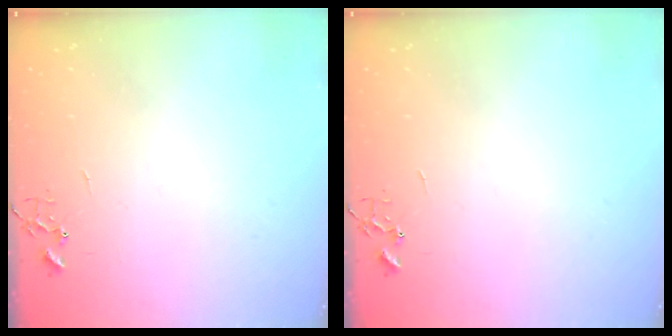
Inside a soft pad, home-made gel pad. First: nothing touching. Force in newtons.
{"total": 0.0}